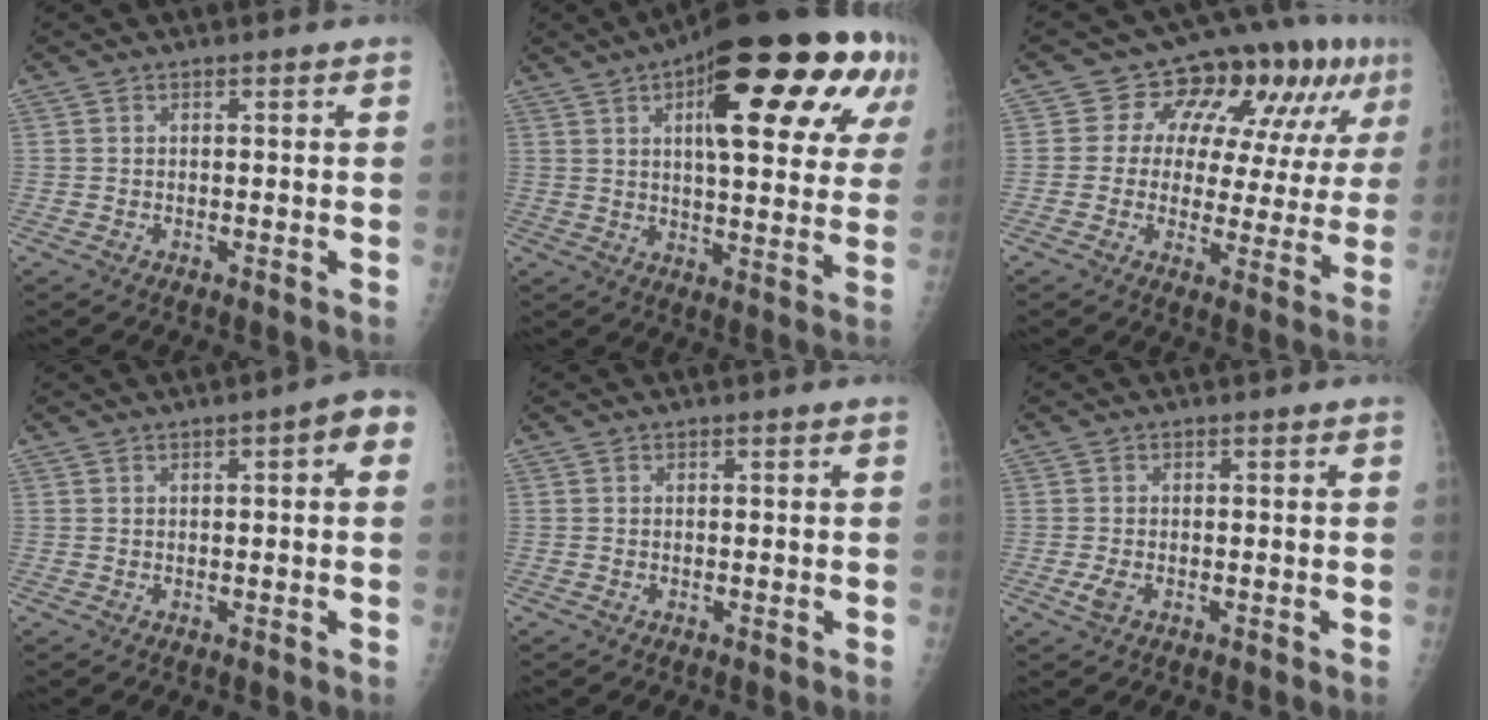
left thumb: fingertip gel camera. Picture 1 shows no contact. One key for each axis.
{"total": 28.2, "fx": 11.9, "fy": 9.6, "fz": 23.7, "tx": -0.306, "ty": 0.008, "tz": 0.165}
{"total": 15.9, "fx": 6.1, "fy": 8.8, "fz": 11.8, "tx": -0.115, "ty": 0.007, "tz": 0.080}
{"total": 4.7, "fx": 1.3, "fy": 1.6, "fz": 4.3, "tx": -0.049, "ty": 0.014, "tz": 0.012}
{"total": 0.0}
{"total": 1.9, "fx": -0.8, "fy": 1.1, "fz": 1.4, "tx": -0.034, "ty": -0.003, "tz": -0.016}